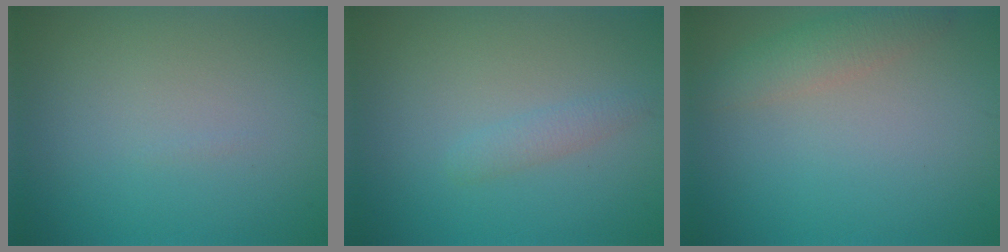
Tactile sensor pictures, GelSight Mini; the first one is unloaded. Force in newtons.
{"total": 1.3, "press": 1.3, "slide": 0.0}
{"total": 2.4, "press": 2.4, "slide": 0.2}